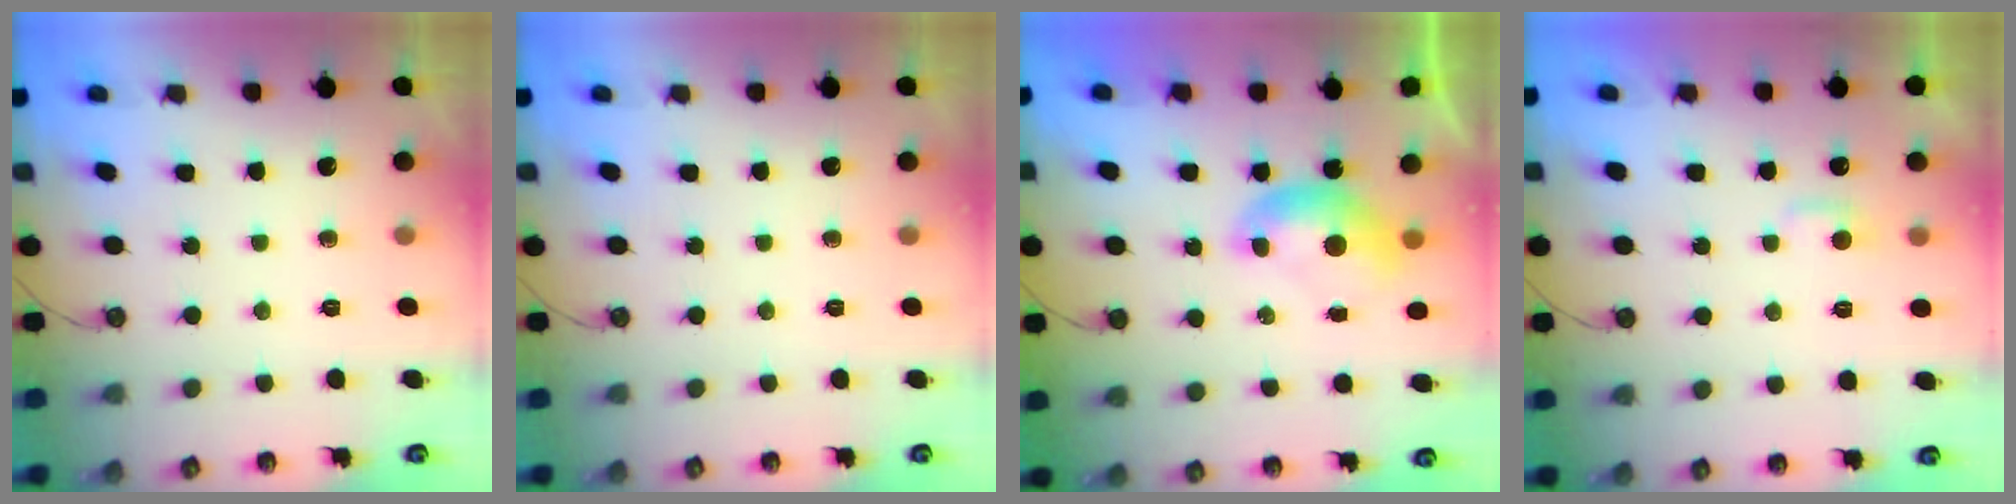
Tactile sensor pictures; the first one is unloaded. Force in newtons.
{"total": 0.0}
{"total": 0.0}
{"total": 2.7, "press": 2.7, "slide": 0.4}